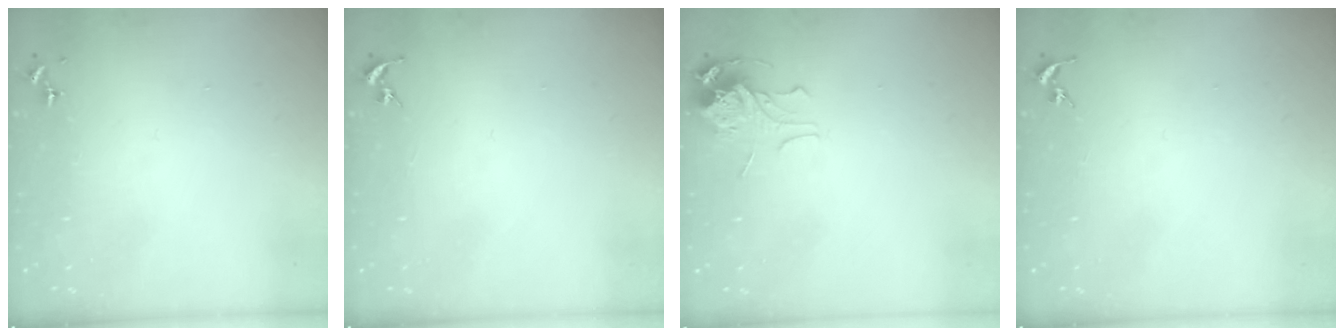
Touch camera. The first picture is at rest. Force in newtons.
{"total": 0.0}
{"total": 7.1, "press": 7.1, "slide": 0.2}
{"total": 0.0}